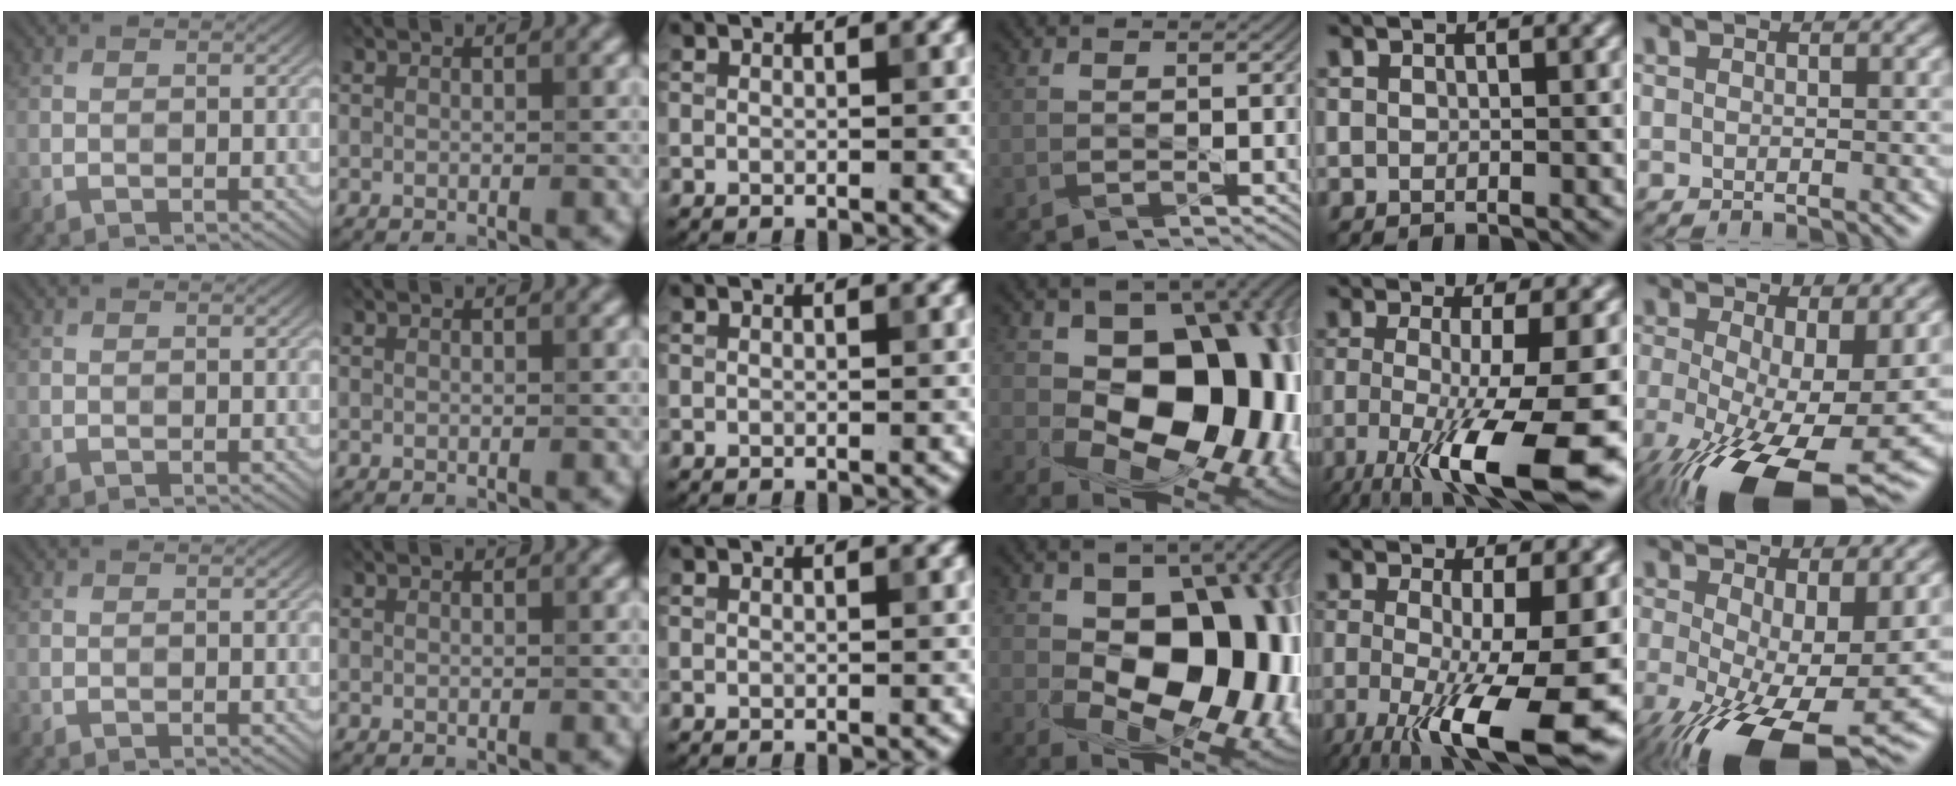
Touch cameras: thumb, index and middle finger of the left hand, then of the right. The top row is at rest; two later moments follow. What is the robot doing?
{"motion": "shake", "object": "tambourine"}